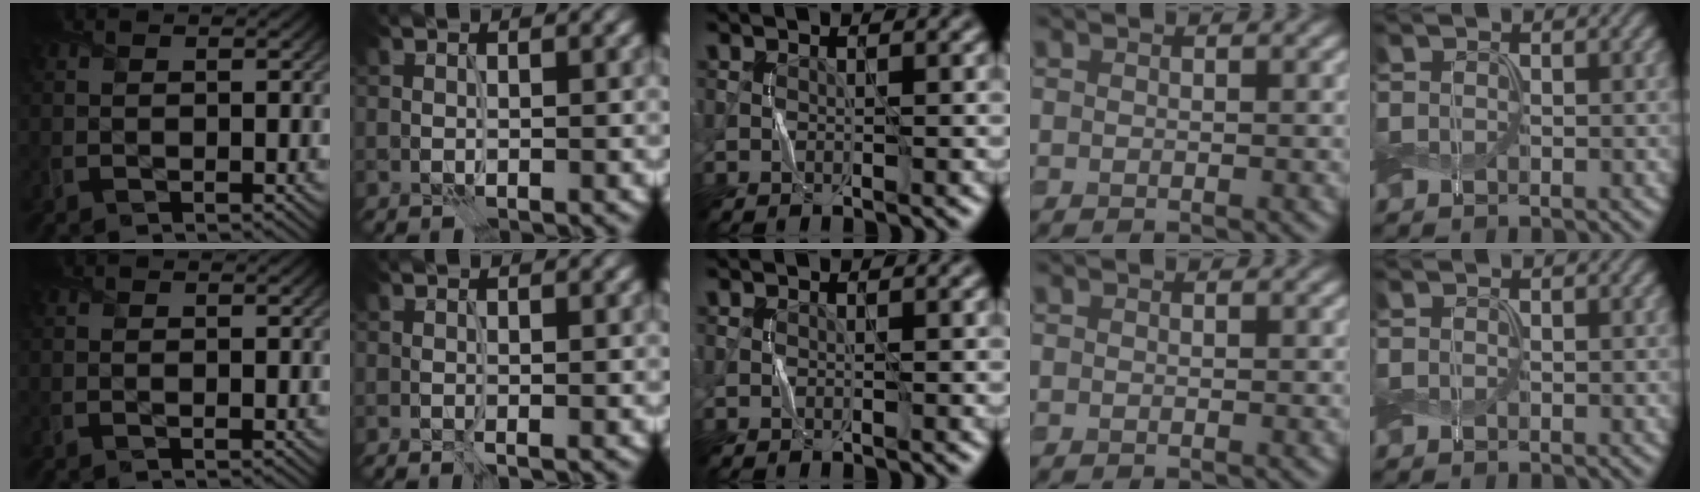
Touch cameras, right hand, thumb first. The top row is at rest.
{}